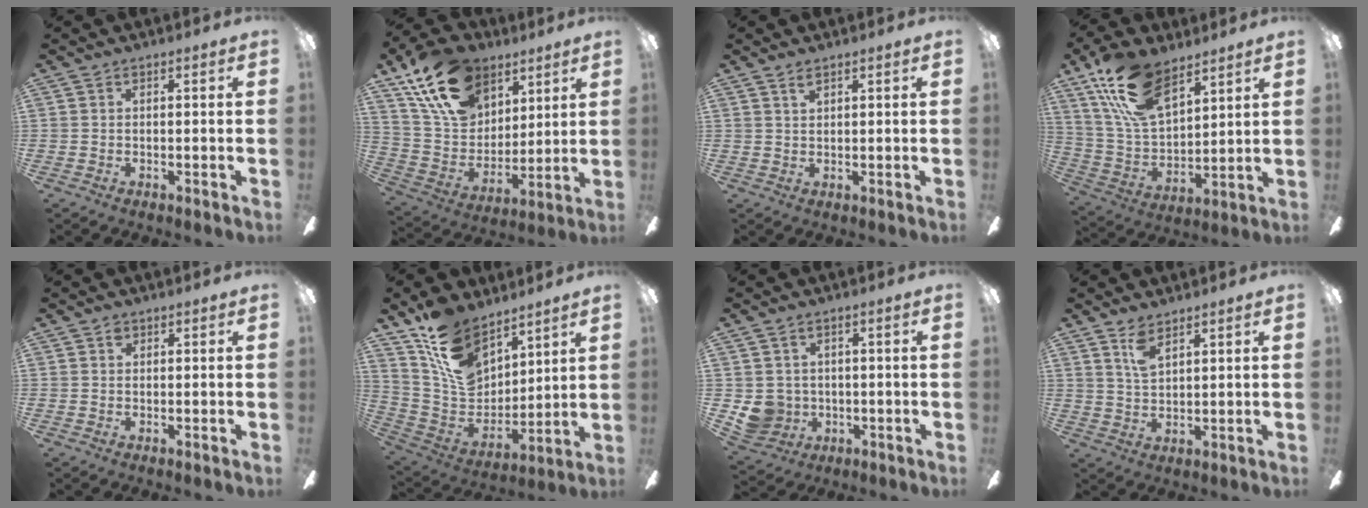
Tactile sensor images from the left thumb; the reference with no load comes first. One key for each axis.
{"total": 20.6, "fx": 12.7, "fy": 13.0, "fz": 9.6, "tx": -0.177, "ty": -0.053, "tz": 0.238}
{"total": 1.8, "fx": 1.4, "fy": 0.7, "fz": 0.9, "tx": -0.014, "ty": -0.003, "tz": 0.023}
{"total": 18.5, "fx": 11.5, "fy": 9.3, "fz": 11.2, "tx": -0.237, "ty": -0.040, "tz": 0.209}
{"total": 1.2, "fx": 0.5, "fy": 0.8, "fz": 0.6, "tx": -0.007, "ty": -0.002, "tz": 0.008}
{"total": 16.2, "fx": 10.4, "fy": 10.0, "fz": 7.5, "tx": -0.152, "ty": -0.050, "tz": 0.205}
{"total": 6.2, "fx": -0.1, "fy": 6.1, "fz": 1.5, "tx": -0.054, "ty": -0.001, "tz": 0.004}
{"total": 5.5, "fx": 3.8, "fy": 2.1, "fz": 3.4, "tx": -0.076, "ty": -0.004, "tz": 0.070}